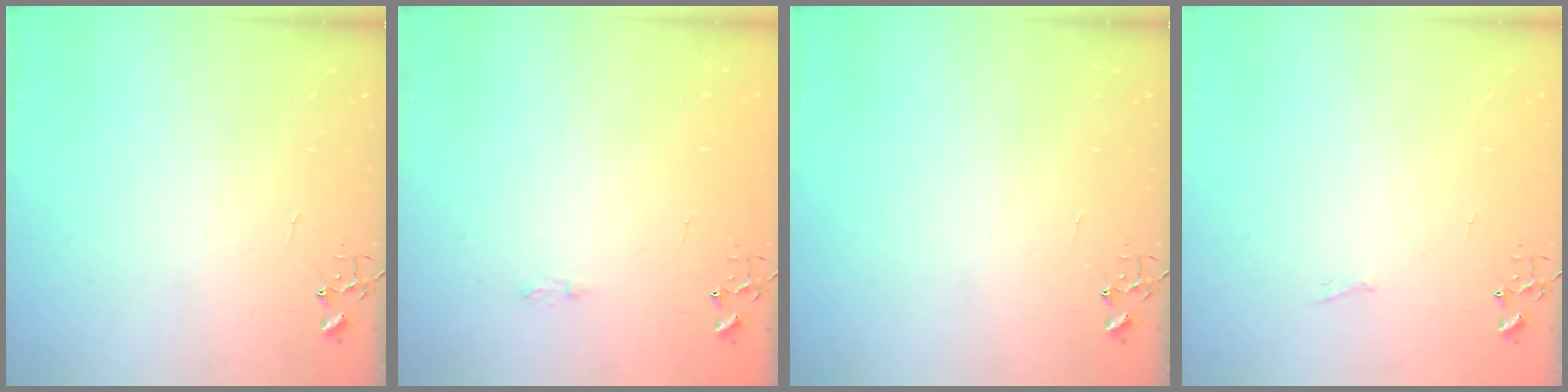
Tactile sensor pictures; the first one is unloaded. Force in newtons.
{"total": 5.0, "press": 5.0, "slide": 0.5}
{"total": 0.0}
{"total": 3.4, "press": 3.4, "slide": 0.3}